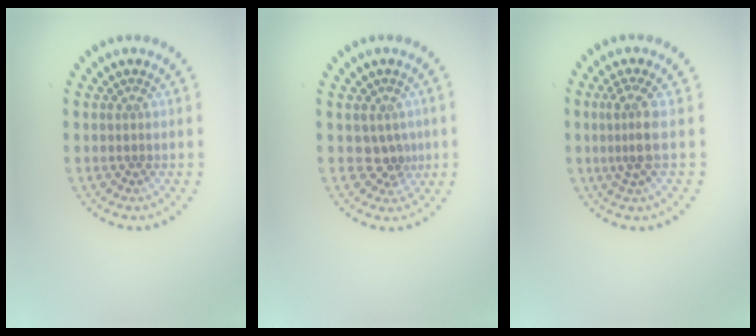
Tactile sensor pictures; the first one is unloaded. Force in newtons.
{"total": 2.1, "press": 1.5, "slide": 1.4}
{"total": 2.5, "press": 1.8, "slide": 1.7}